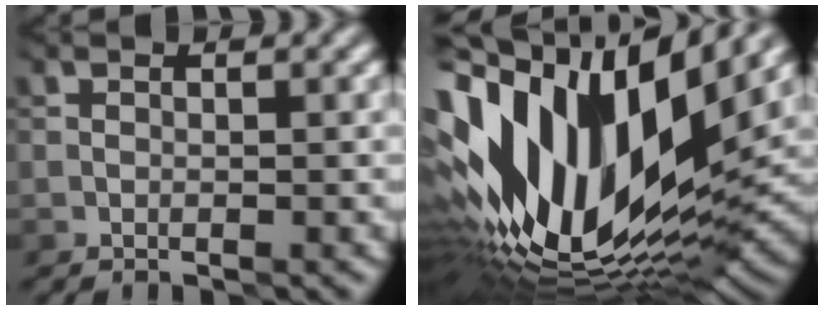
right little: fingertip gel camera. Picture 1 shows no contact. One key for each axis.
{"total": 16.2, "fx": 2.7, "fy": 8.0, "fz": 13.9, "tx": -0.258, "ty": 0.012, "tz": 0.040}